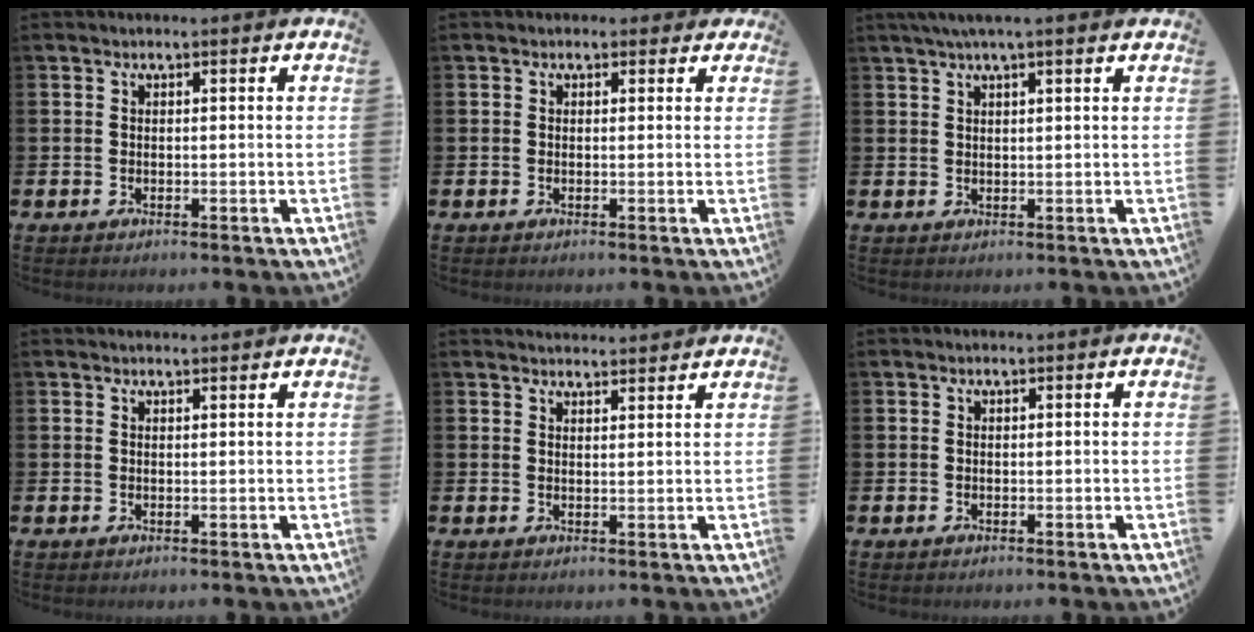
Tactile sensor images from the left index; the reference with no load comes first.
{"total": 1.0, "force": [0.4, 0.9, 0.1], "torque": [0.000, 0.009, 0.005]}
{"total": 2.9, "force": [2.2, 0.0, 1.8], "torque": [-0.035, 0.000, 0.039]}
{"total": 0.8, "force": [0.8, 0.0, 0.1], "torque": [0.009, -0.004, 0.012]}
{"total": 2.5, "force": [2.5, 0.3, -0.1], "torque": [0.010, -0.017, 0.043]}
{"total": 0.0}